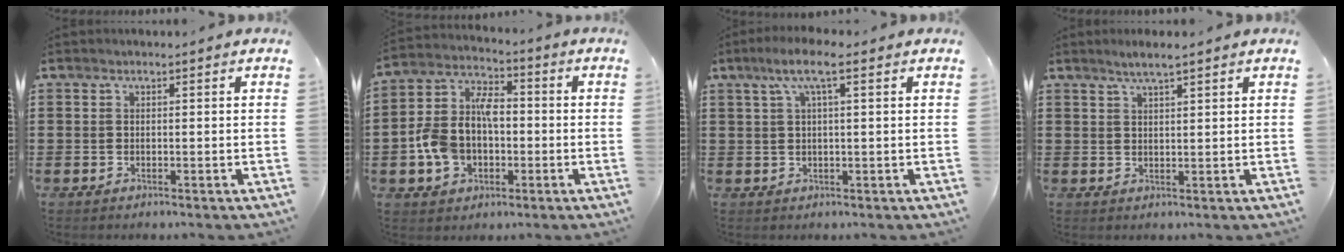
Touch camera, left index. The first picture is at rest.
{"total": 9.9, "force": [-1.1, 7.0, 6.9], "torque": [-0.172, 0.013, -0.024]}
{"total": 4.8, "force": [2.1, 0.7, 4.3], "torque": [-0.088, 0.005, 0.033]}
{"total": 2.6, "force": [2.0, 0.2, 1.7], "torque": [-0.036, 0.003, 0.036]}